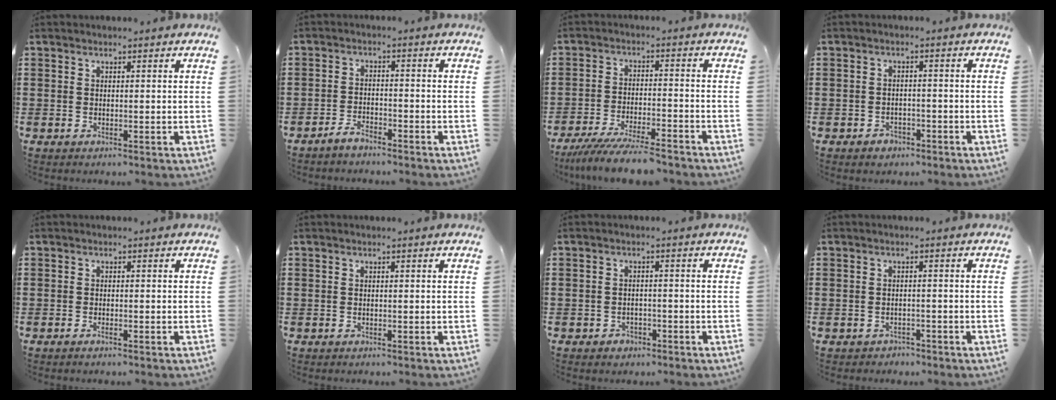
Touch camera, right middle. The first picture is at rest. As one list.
[{"total": 2.8, "force": [-2.7, 0.4, 0.5], "torque": [-0.022, 0.001, -0.056]}, {"total": 7.3, "force": [-6.6, 0.3, 3.1], "torque": [-0.069, -0.010, -0.125]}, {"total": 1.6, "force": [-1.4, 0.9, 0.2], "torque": [-0.010, -0.001, -0.030]}, {"total": 0.7, "force": [-0.5, 0.1, 0.5], "torque": [-0.010, -0.003, -0.009]}, {"total": 0.0}, {"total": 1.4, "force": [-1.2, 0.8, 0.1], "torque": [-0.009, -0.001, -0.027]}, {"total": 1.3, "force": [-1.2, 0.4, -0.2], "torque": [-0.004, 0.000, -0.028]}]